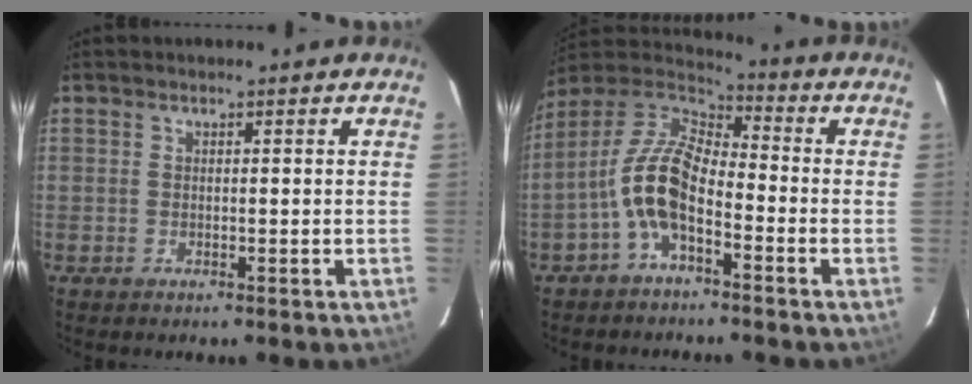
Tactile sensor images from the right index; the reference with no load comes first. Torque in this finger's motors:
{"motor_torque": [1.82, -0.31, 0.69, 0.15]}